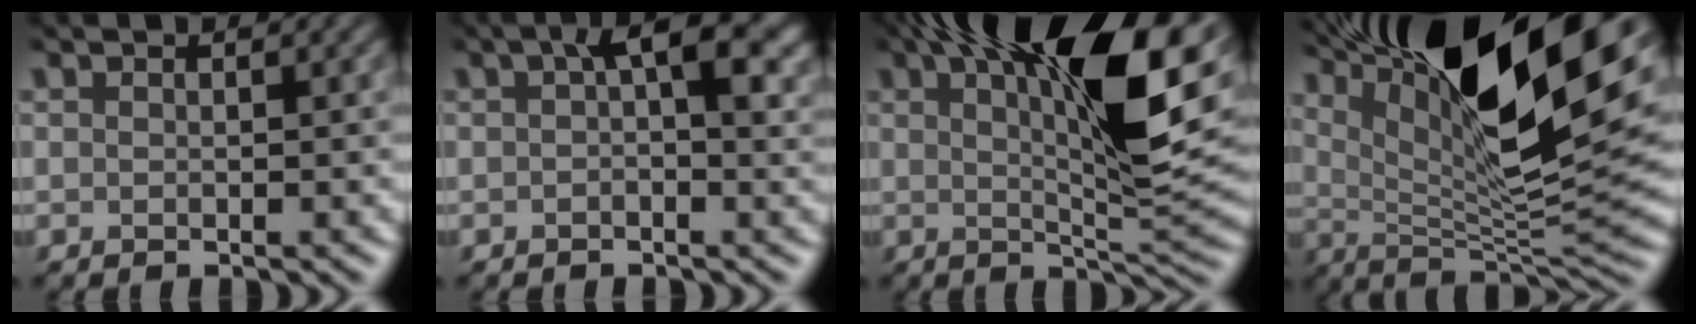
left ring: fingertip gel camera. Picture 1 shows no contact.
{"total": 5.0, "force": [1.4, 1.8, 4.5], "torque": [-0.056, 0.010, 0.013]}
{"total": 14.8, "force": [5.9, 3.6, 13.1], "torque": [-0.185, 0.011, 0.092]}
{"total": 16.0, "force": [8.6, 4.0, 12.9], "torque": [-0.206, 0.014, 0.154]}